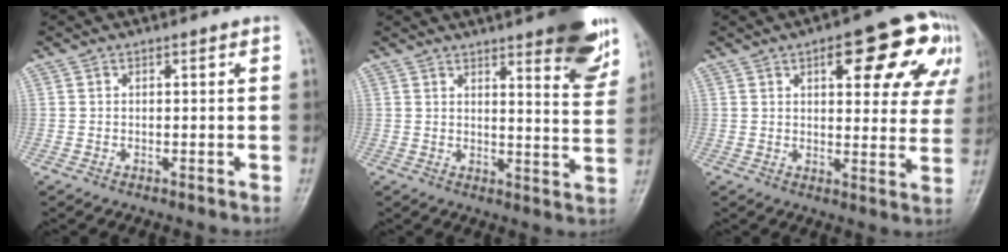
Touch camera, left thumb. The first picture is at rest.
{"total": 13.6, "force": [8.6, 3.4, 10.0], "torque": [-0.096, -0.045, 0.104]}
{"total": 17.2, "force": [7.3, 6.6, 14.1], "torque": [-0.136, -0.006, 0.085]}